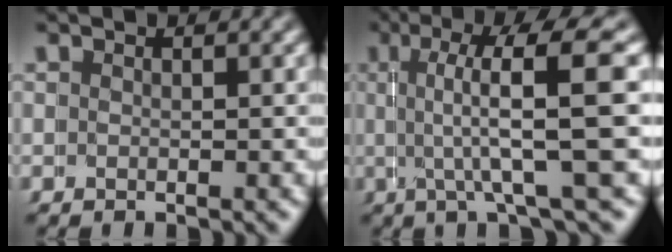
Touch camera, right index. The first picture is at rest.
{"total": 6.7, "force": [1.2, -0.4, 6.6], "torque": [-0.096, 0.005, 0.018]}